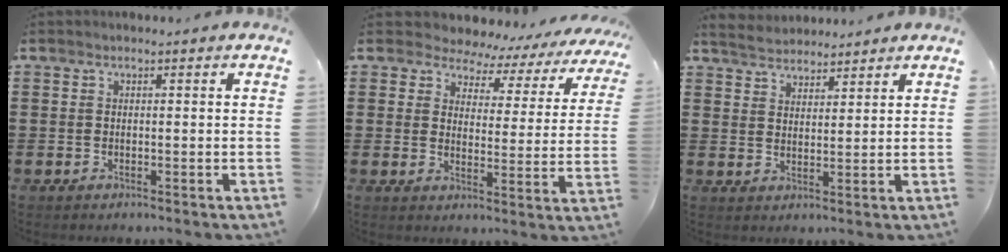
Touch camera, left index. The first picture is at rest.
{"total": 4.4, "force": [3.9, 1.8, 0.4], "torque": [-0.037, -0.026, 0.064]}
{"total": 3.4, "force": [3.3, 0.8, -0.2], "torque": [-0.010, -0.007, 0.062]}